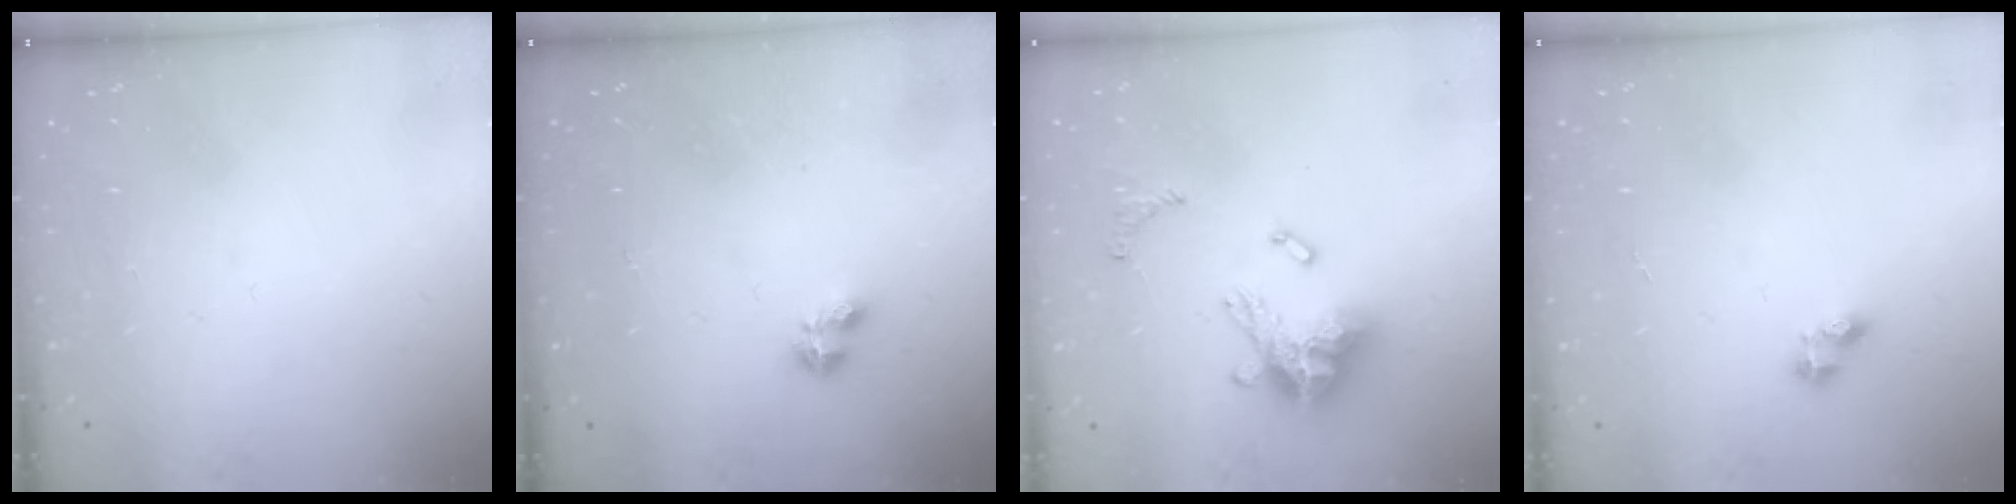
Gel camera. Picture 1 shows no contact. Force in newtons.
{"total": 2.2, "press": 2.2, "slide": 0.4}
{"total": 13.4, "press": 13.4, "slide": 0.9}
{"total": 2.6, "press": 2.6, "slide": 0.4}